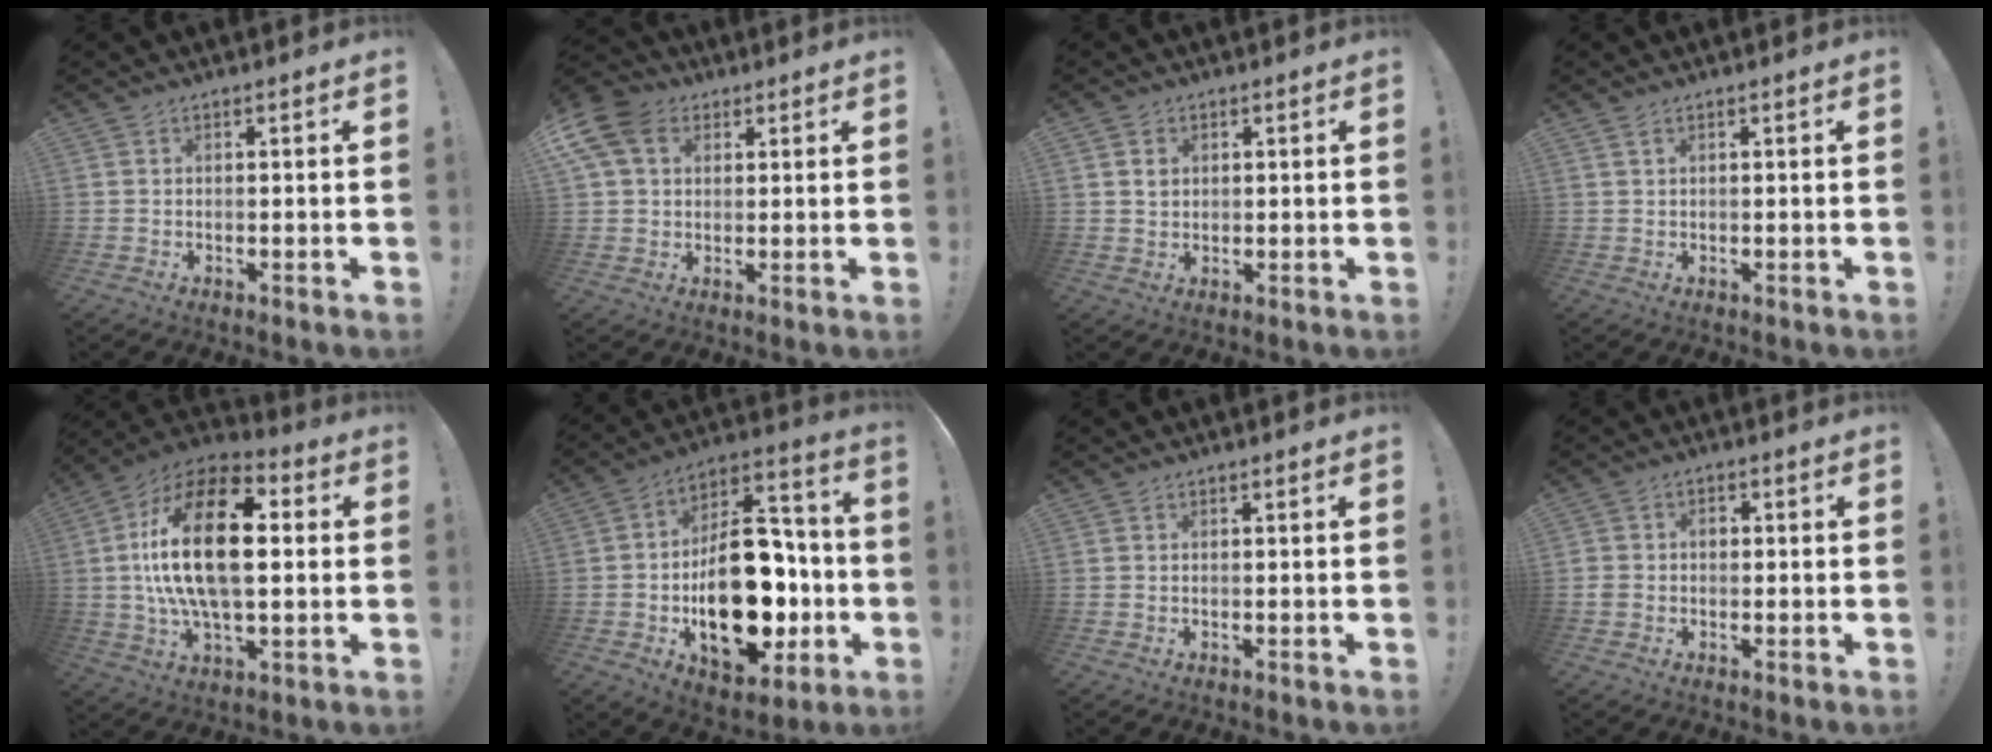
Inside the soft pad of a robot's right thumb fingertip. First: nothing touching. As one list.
[{"total": 12.2, "force": [4.8, 8.8, 7.0], "torque": [-0.148, -0.010, 0.095]}, {"total": 2.6, "force": [1.1, 2.3, 0.6], "torque": [0.004, -0.004, 0.017]}, {"total": 1.2, "force": [0.8, 0.4, 0.8], "torque": [-0.017, 0.000, 0.015]}, {"total": 24.9, "force": [2.6, 12.3, 21.5], "torque": [-0.391, 0.005, 0.034]}, {"total": 25.9, "force": [-5.6, 16.2, 19.4], "torque": [-0.286, 0.041, -0.067]}, {"total": 0.0}, {"total": 2.7, "force": [-1.0, 2.1, 1.4], "torque": [-0.032, 0.012, -0.017]}]